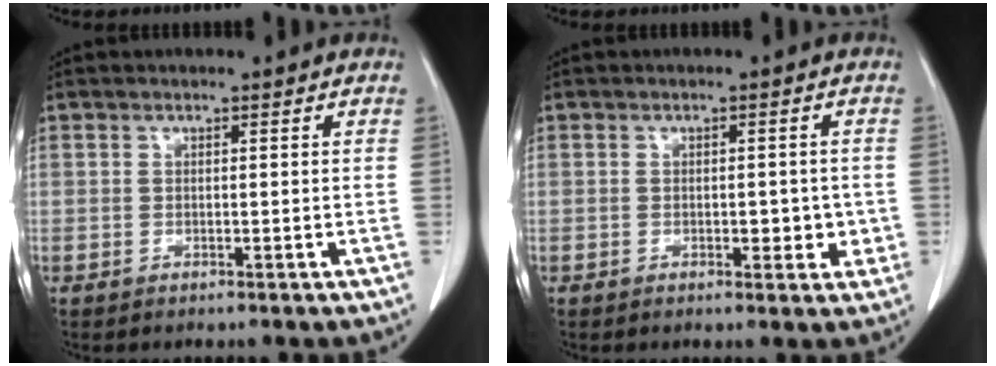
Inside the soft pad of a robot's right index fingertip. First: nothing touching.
{"total": 3.4, "force": [-0.6, 1.8, 2.8], "torque": [-0.028, 0.001, -0.004]}